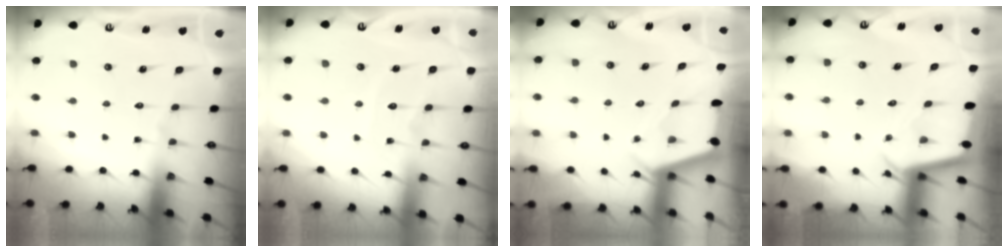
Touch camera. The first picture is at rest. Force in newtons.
{"total": 4.8, "press": 4.8, "slide": 0.5}
{"total": 2.5, "press": 2.5, "slide": 0.3}
{"total": 2.4, "press": 2.4, "slide": 0.1}